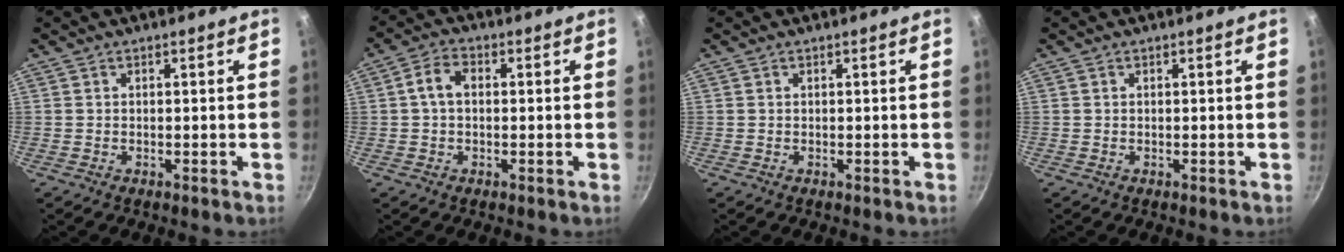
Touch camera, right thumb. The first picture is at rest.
{"total": 4.5, "force": [0.3, 3.1, 3.2], "torque": [-0.061, 0.015, -0.002]}
{"total": 0.0}
{"total": 0.0}